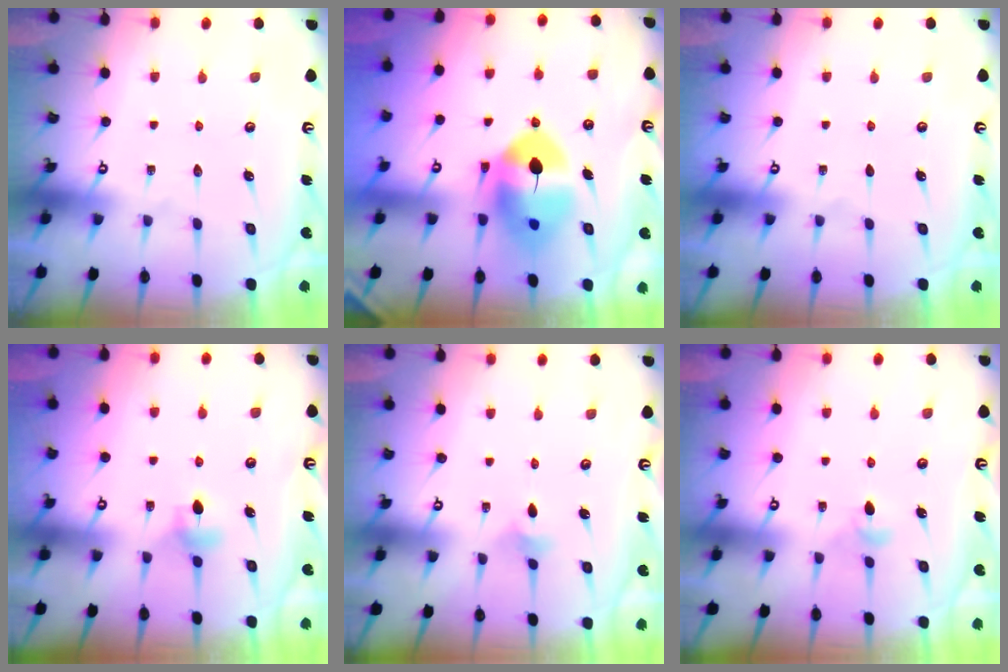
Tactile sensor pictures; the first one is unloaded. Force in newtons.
{"total": 11.9, "press": 11.7, "slide": 2.1}
{"total": 0.0}
{"total": 5.2, "press": 5.2, "slide": 0.5}
{"total": 3.6, "press": 3.6, "slide": 0.7}
{"total": 3.8, "press": 3.8, "slide": 0.8}